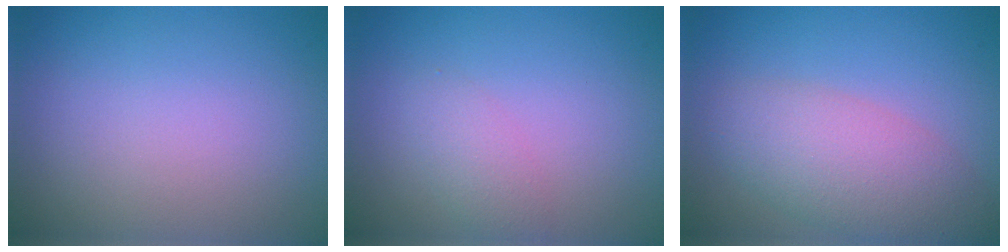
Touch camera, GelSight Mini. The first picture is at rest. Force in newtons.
{"total": 1.7, "press": 1.7, "slide": 0.1}
{"total": 5.4, "press": 5.4, "slide": 0.2}